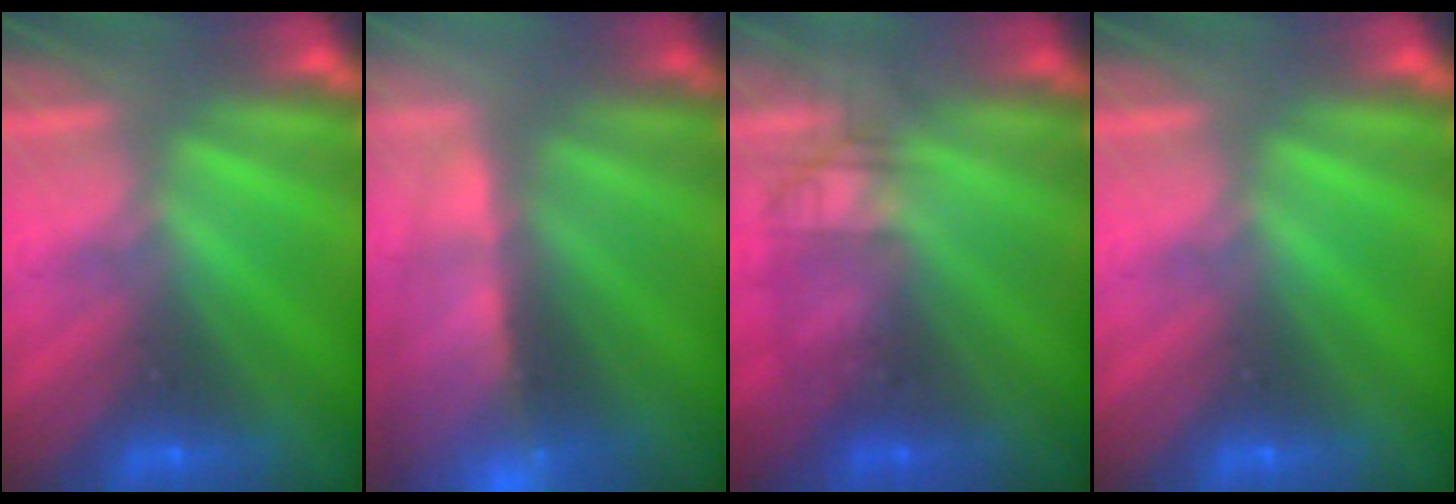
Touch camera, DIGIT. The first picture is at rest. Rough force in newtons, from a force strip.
{"total": 12.7}
{"total": 2.2}
{"total": 0.0}